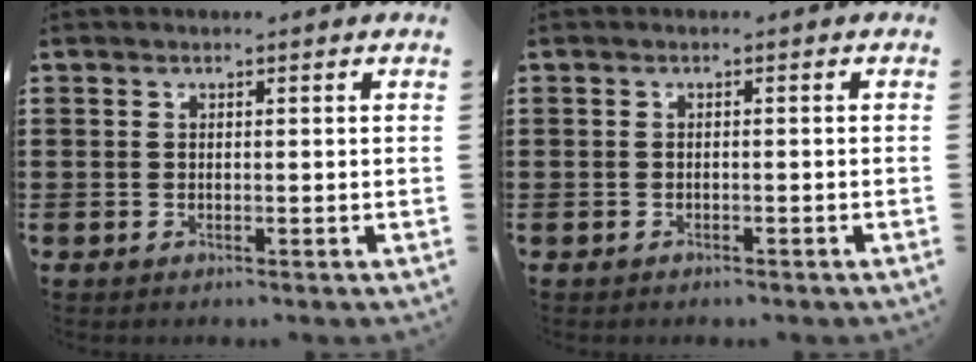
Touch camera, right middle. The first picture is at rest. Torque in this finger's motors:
{"motor_torque": [-0.17, -0.04, -0.07, -0.01]}